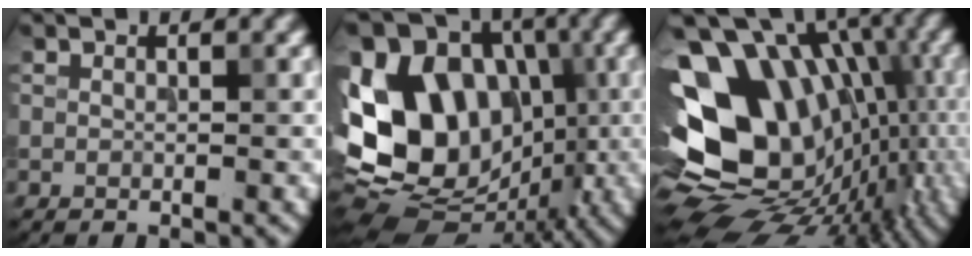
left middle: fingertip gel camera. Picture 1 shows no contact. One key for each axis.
{"total": 15.2, "fx": -0.1, "fy": 11.6, "fz": 9.7, "tx": -0.172, "ty": 0.026, "tz": -0.023}
{"total": 17.0, "fx": -0.3, "fy": 12.0, "fz": 12.1, "tx": -0.180, "ty": 0.021, "tz": 0.007}